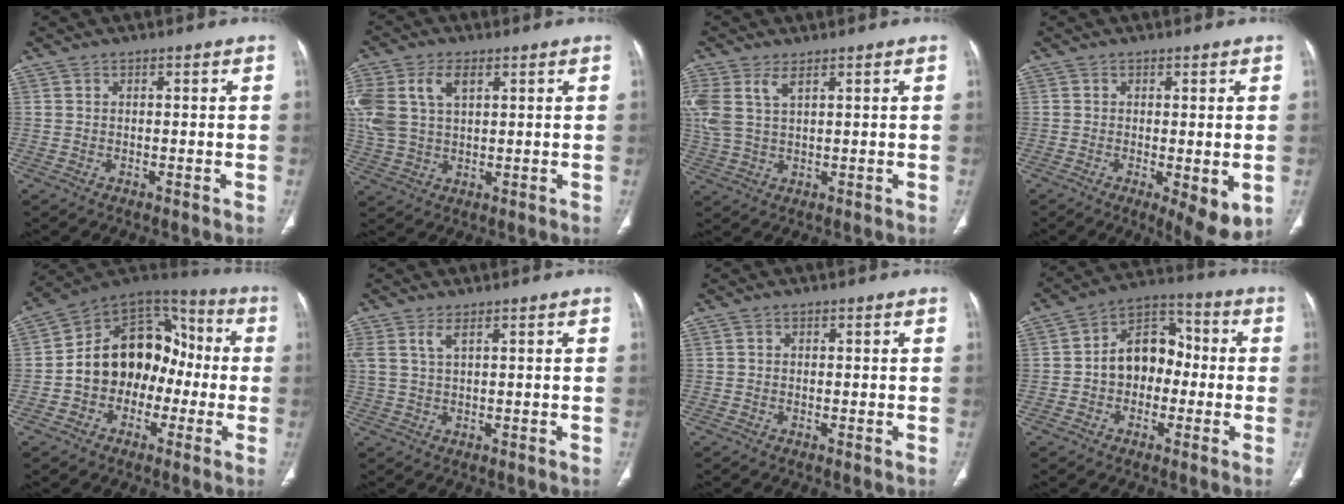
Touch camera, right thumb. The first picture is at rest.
{"total": 12.8, "force": [4.2, 7.9, 9.2], "torque": [-0.228, 0.005, 0.087]}
{"total": 7.1, "force": [3.2, 3.3, 5.4], "torque": [-0.144, 0.005, 0.074]}
{"total": 6.9, "force": [-1.7, 2.3, 6.2], "torque": [-0.091, -0.021, -0.022]}
{"total": 17.1, "force": [-2.7, 13.2, 10.6], "torque": [-0.117, 0.058, -0.052]}
{"total": 2.8, "force": [1.5, 0.7, 2.2], "torque": [-0.058, 0.003, 0.039]}
{"total": 0.0}
{"total": 11.1, "force": [-0.9, 8.3, 7.3], "torque": [-0.081, 0.042, -0.028]}